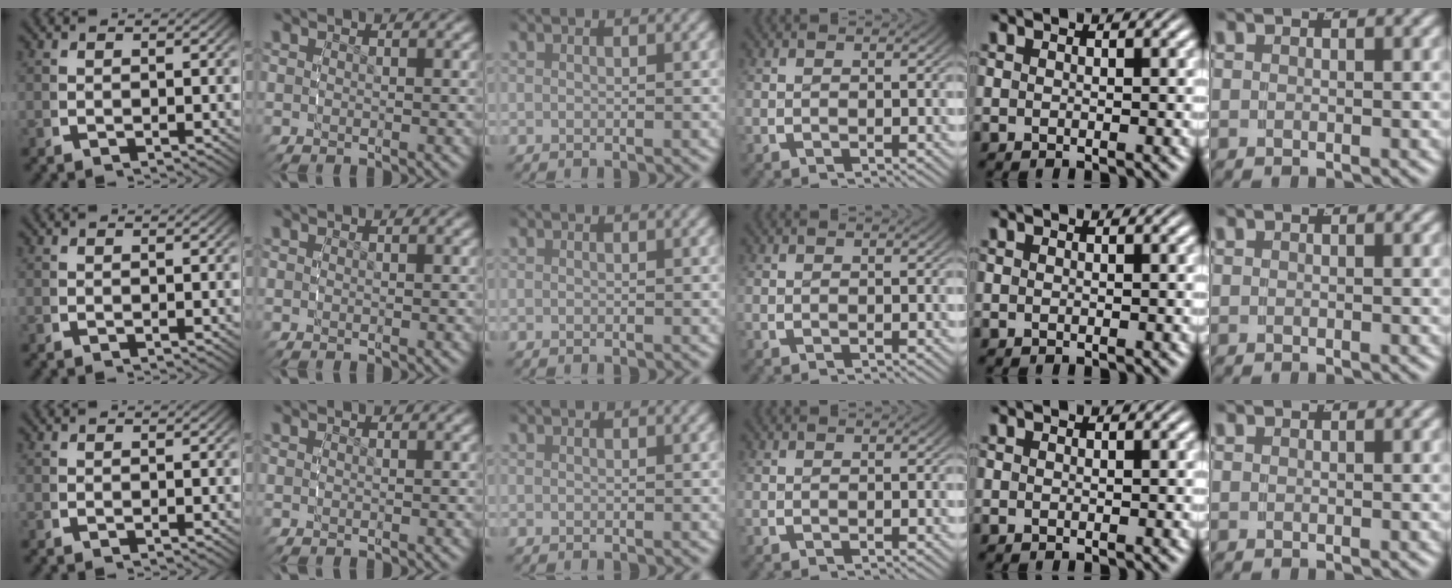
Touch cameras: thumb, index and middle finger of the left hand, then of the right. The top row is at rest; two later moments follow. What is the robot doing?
{"motion": "grasp_and_lifting", "object": "ethernet cable"}